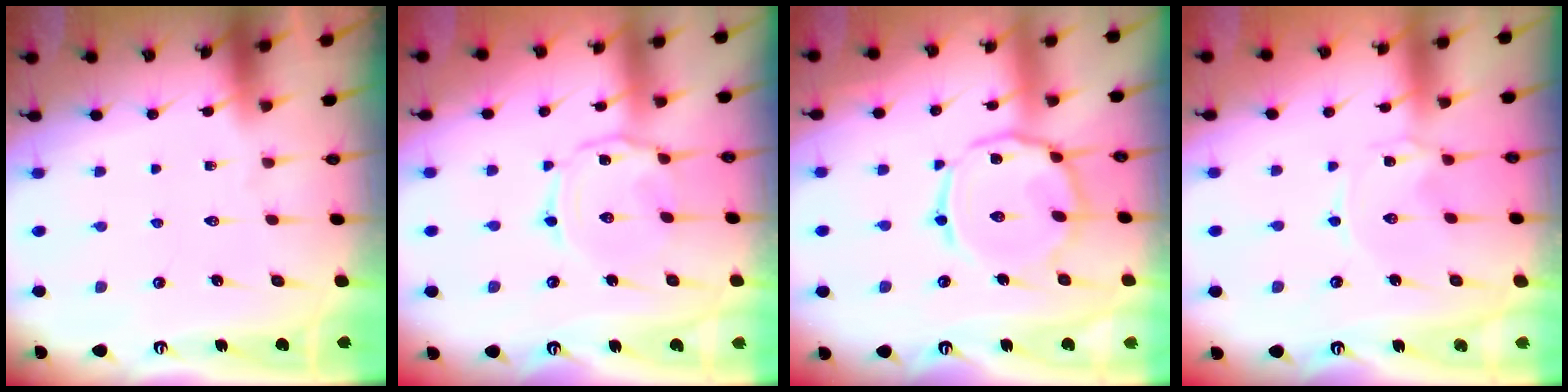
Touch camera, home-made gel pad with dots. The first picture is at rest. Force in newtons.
{"total": 3.4, "press": 3.3, "slide": 0.5}
{"total": 11.9, "press": 11.9, "slide": 0.7}
{"total": 0.0}